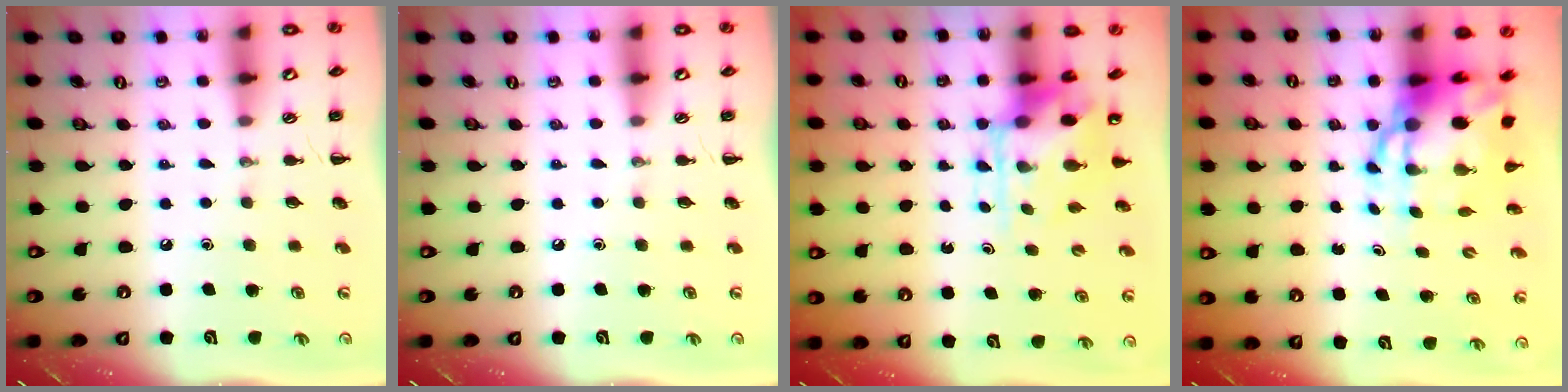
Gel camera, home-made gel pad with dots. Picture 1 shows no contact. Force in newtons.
{"total": 0.0}
{"total": 6.2, "press": 6.1, "slide": 1.4}
{"total": 9.4, "press": 9.1, "slide": 2.5}